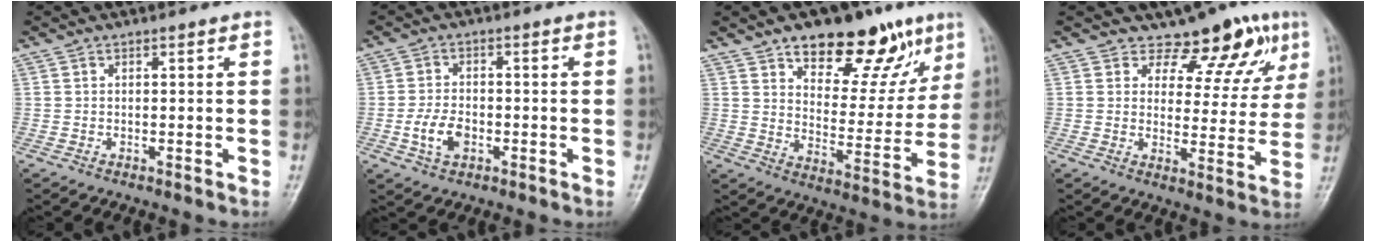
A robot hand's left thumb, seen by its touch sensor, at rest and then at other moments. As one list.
[{"total": 5.4, "force": [-1.6, 3.5, 3.8], "torque": [-0.071, 0.006, -0.031]}, {"total": 18.9, "force": [11.6, 9.4, 11.7], "torque": [-0.099, -0.053, 0.175]}, {"total": 9.8, "force": [7.4, 5.1, 3.9], "torque": [-0.015, -0.051, 0.089]}]